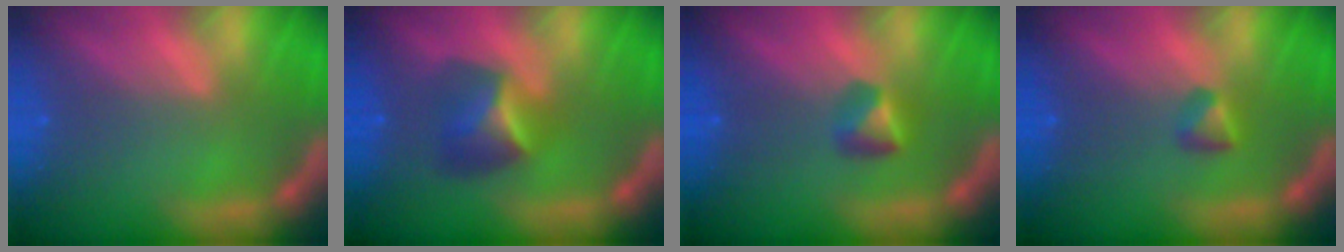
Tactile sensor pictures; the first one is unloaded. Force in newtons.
{"total": 4.0}
{"total": 1.9}
{"total": 1.4}